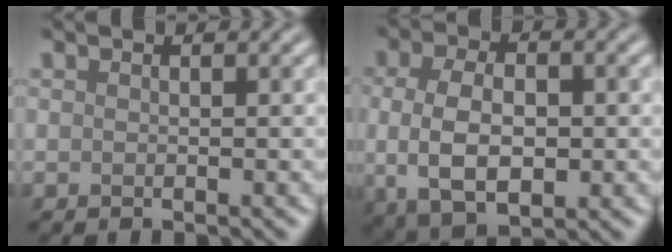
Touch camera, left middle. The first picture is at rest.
{"total": 6.8, "force": [-0.5, 3.9, 5.5], "torque": [-0.105, -0.004, -0.011]}